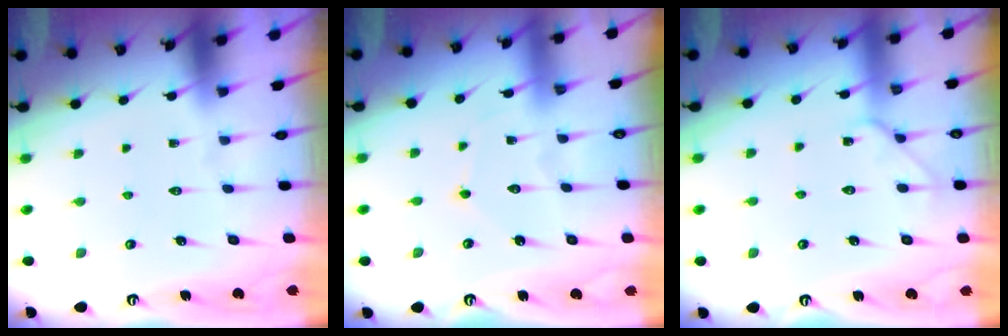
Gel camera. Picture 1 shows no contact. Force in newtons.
{"total": 3.8, "press": 3.7, "slide": 0.4}
{"total": 5.7, "press": 5.7, "slide": 0.8}